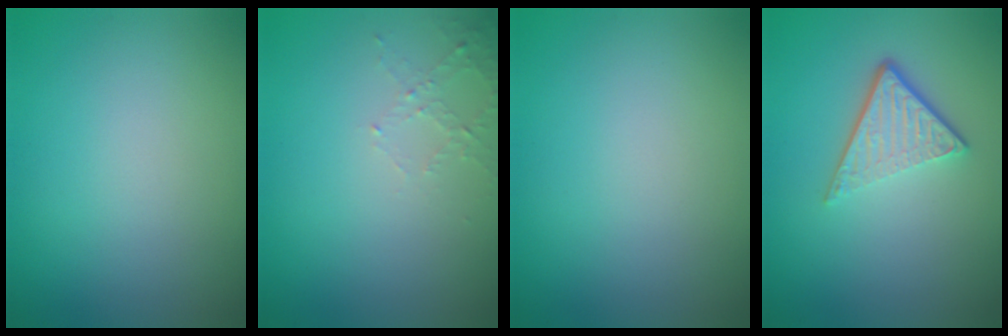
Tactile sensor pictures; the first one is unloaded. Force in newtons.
{"total": 1.3, "press": 1.3, "slide": 0.4}
{"total": 0.0}
{"total": 3.9, "press": 2.7, "slide": 2.9}